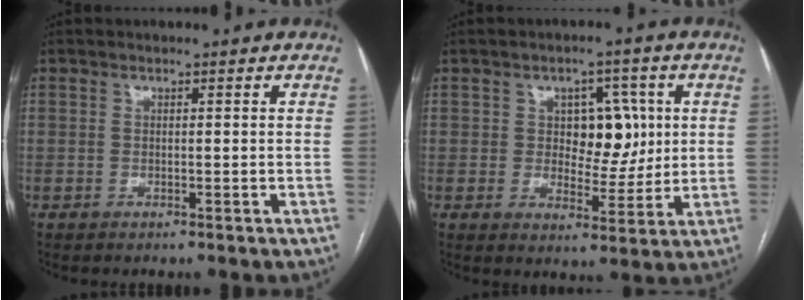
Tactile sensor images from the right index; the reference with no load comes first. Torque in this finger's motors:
{"motor_torque": [0.17, 0.00, 0.16, 0.05]}